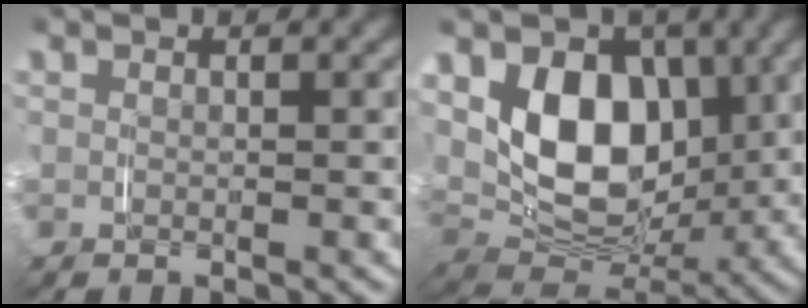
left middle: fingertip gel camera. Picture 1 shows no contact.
{"total": 10.7, "force": [1.5, 7.7, 7.2], "torque": [-0.137, -0.013, 0.020]}